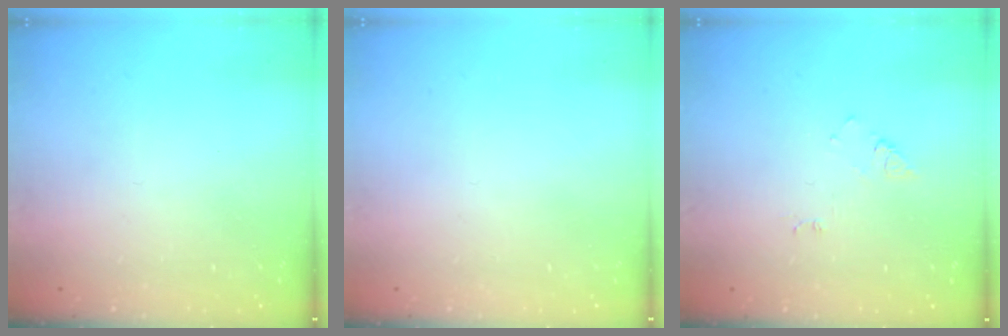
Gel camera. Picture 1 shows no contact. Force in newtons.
{"total": 1.7, "press": 1.6, "slide": 0.1}
{"total": 4.2, "press": 4.2, "slide": 0.5}